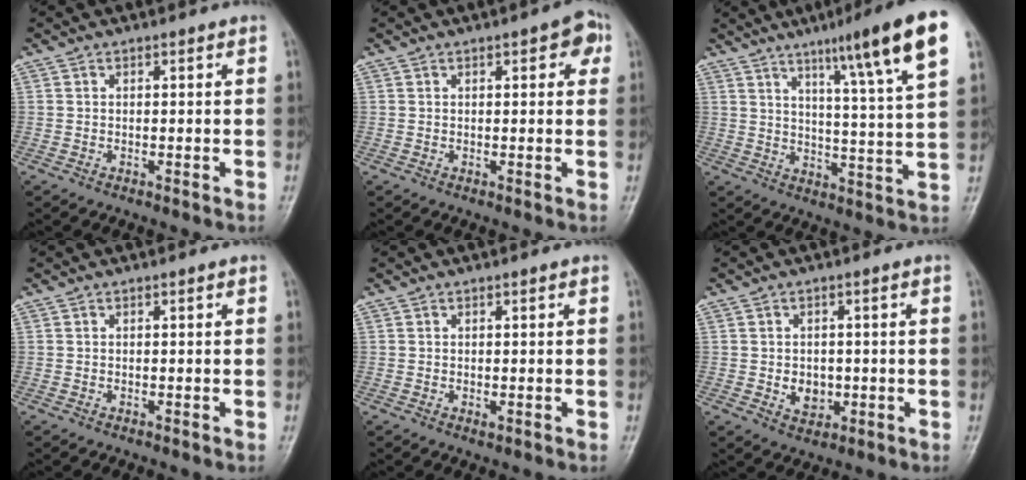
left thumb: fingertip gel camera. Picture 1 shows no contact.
{"total": 4.4, "force": [1.7, 1.8, 3.6], "torque": [-0.025, 0.002, 0.011]}
{"total": 16.9, "force": [9.2, 1.1, 14.1], "torque": [-0.196, -0.036, 0.132]}
{"total": 0.0}
{"total": 1.2, "force": [-0.1, 0.6, 1.0], "torque": [-0.012, 0.002, 0.001]}
{"total": 4.4, "force": [-0.6, 3.5, 2.6], "torque": [-0.021, 0.001, -0.002]}